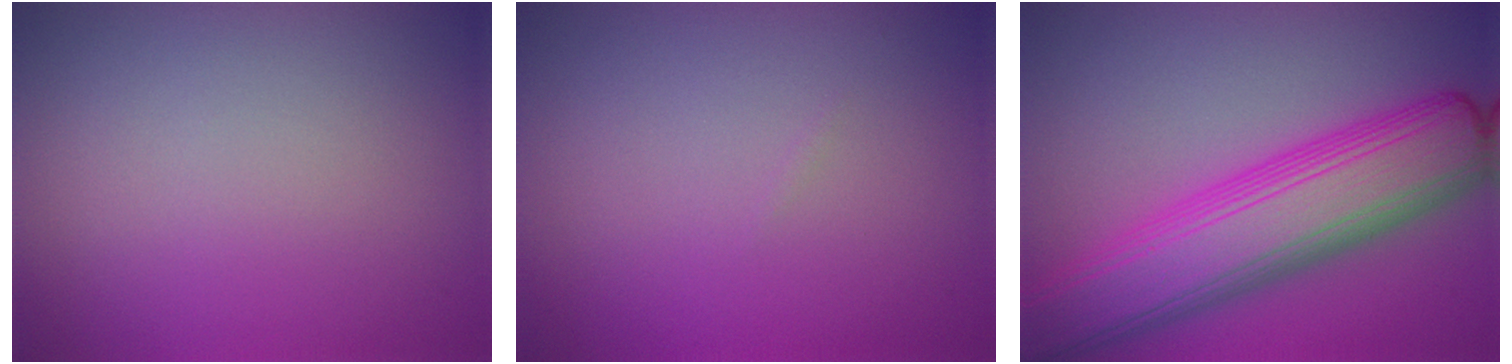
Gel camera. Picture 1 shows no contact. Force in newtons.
{"total": 0.0}
{"total": 10.0, "press": 10.0, "slide": 0.2}